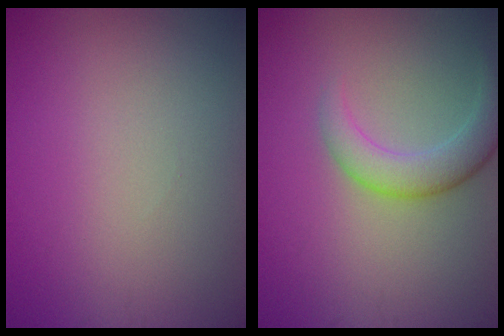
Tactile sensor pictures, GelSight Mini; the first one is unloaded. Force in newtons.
{"total": 3.7, "press": 3.6, "slide": 0.3}